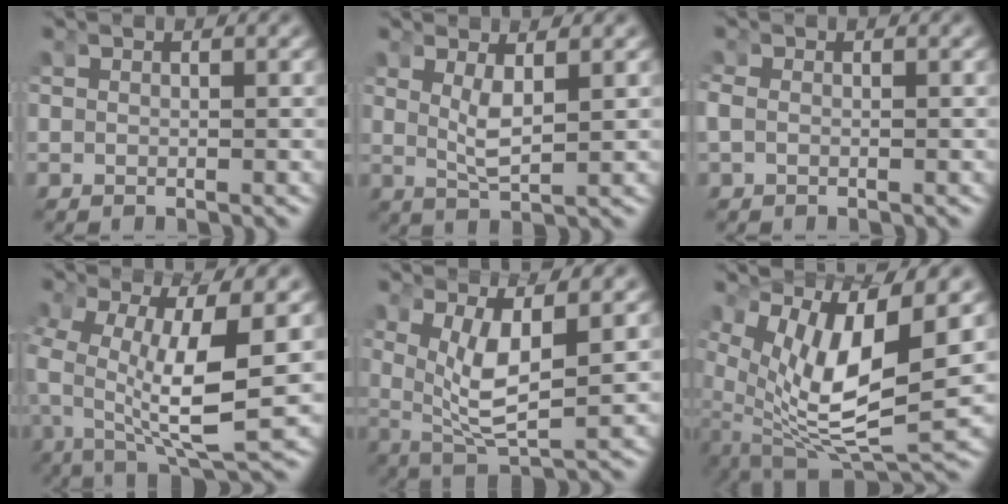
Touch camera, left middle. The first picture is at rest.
{"total": 3.1, "force": [0.8, 0.7, 2.9], "torque": [-0.061, -0.012, 0.021]}
{"total": 1.1, "force": [-0.3, 0.9, 0.7], "torque": [-0.028, -0.004, -0.004]}
{"total": 8.6, "force": [0.6, 3.2, 8.0], "torque": [-0.142, -0.015, 0.016]}
{"total": 6.5, "force": [1.2, 3.2, 5.6], "torque": [-0.120, -0.016, 0.030]}
{"total": 11.4, "force": [0.0, 6.4, 9.4], "torque": [-0.185, -0.046, 0.027]}